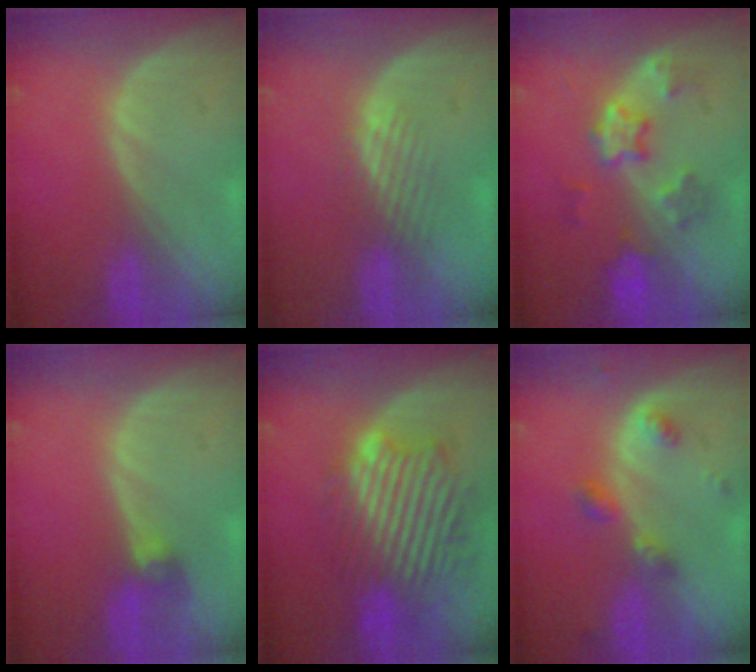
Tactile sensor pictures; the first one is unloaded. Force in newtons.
{"total": 3.1, "press": 2.5, "slide": 1.8}
{"total": 5.7, "press": 5.7, "slide": 0.4}
{"total": 2.8, "press": 2.6, "slide": 1.0}
{"total": 11.0, "press": 10.3, "slide": 4.0}
{"total": 3.8, "press": 3.7, "slide": 1.1}